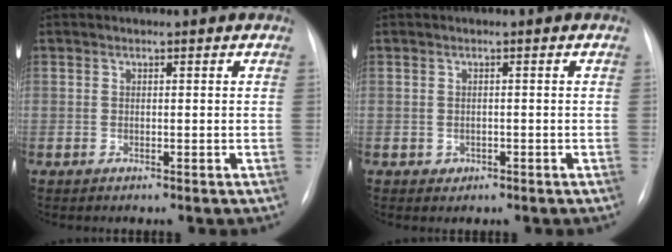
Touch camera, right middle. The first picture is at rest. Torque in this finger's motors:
{"motor_torque": [0.33, -0.07, 0.03, 0.00]}